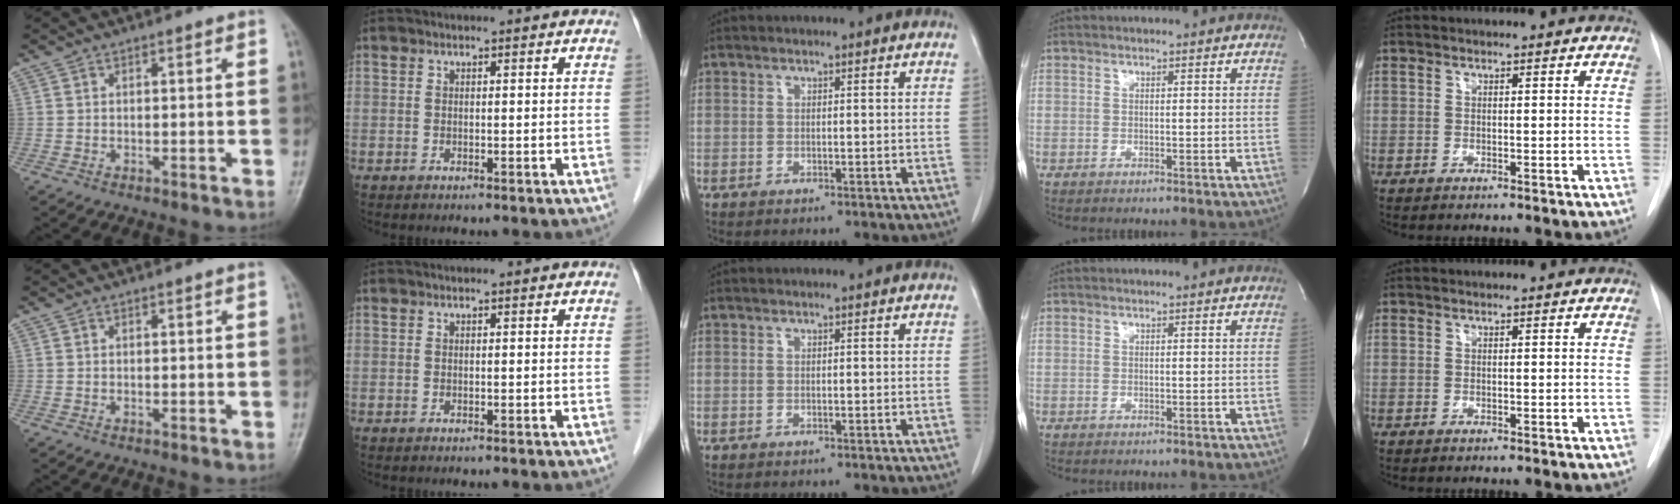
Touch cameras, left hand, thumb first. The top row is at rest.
{}